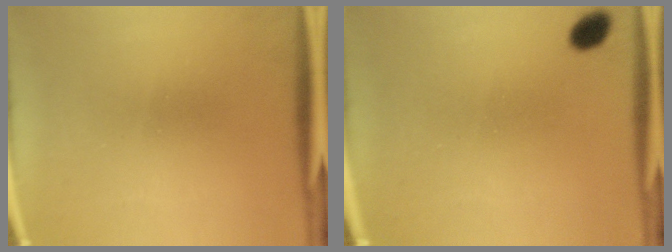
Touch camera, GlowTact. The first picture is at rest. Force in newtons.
{"total": 3.2}